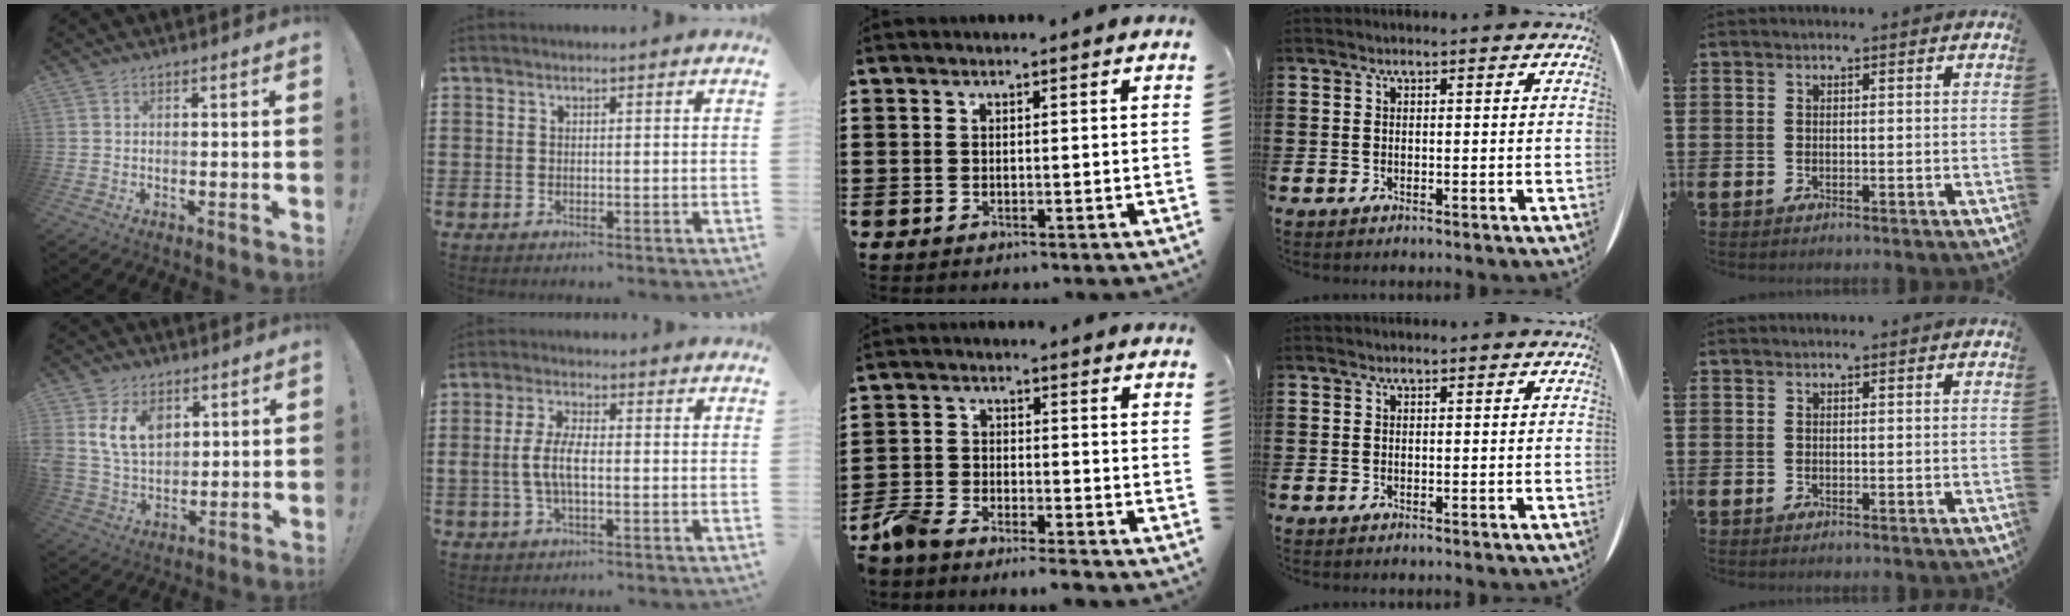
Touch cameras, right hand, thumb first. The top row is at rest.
{"thumb": {"total": 12.3, "force": [5.5, 8.7, 6.8], "torque": [-0.127, -0.019, 0.108]}, "index": {"total": 5.3, "force": [-0.6, 2.1, 4.8], "torque": [-0.114, -0.003, -0.020]}, "middle": {"total": 5.2, "force": [-4.9, 0.8, 1.3], "torque": [-0.059, -0.005, -0.106]}}